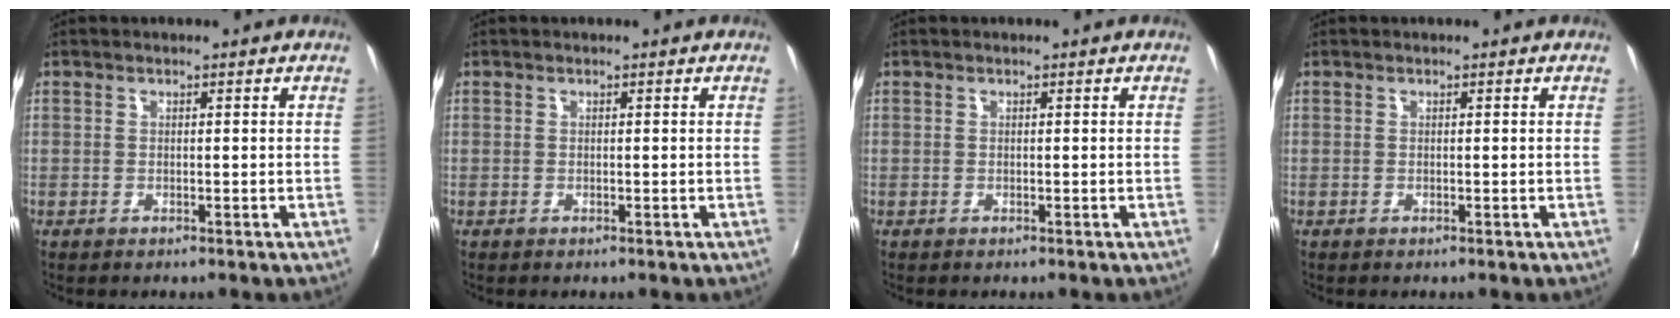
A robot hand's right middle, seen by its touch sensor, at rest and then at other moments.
{"total": 0.0}
{"total": 0.0}
{"total": 0.0}